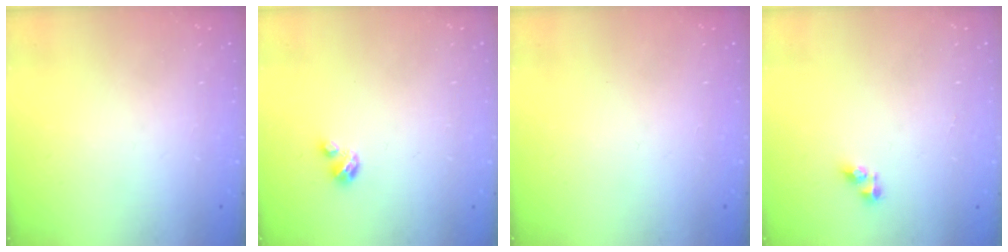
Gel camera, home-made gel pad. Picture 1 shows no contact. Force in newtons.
{"total": 2.9, "press": 2.9, "slide": 0.3}
{"total": 0.0}
{"total": 5.0, "press": 5.0, "slide": 0.7}